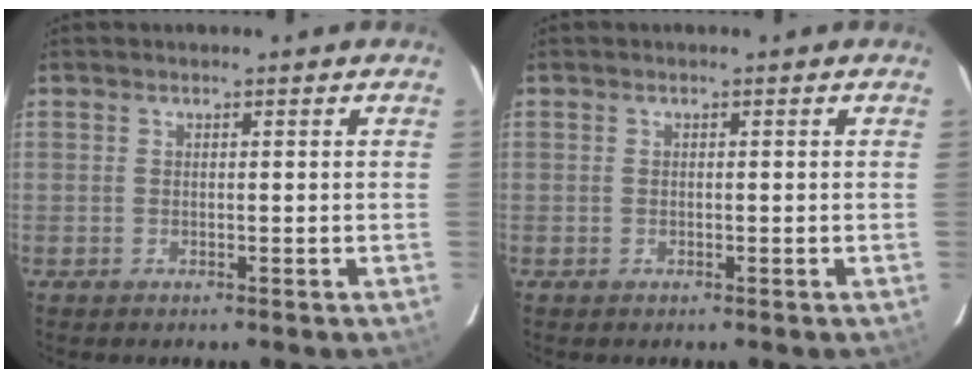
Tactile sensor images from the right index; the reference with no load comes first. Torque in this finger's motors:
{"motor_torque": [-0.11, 0.03, -0.02, 0.00]}